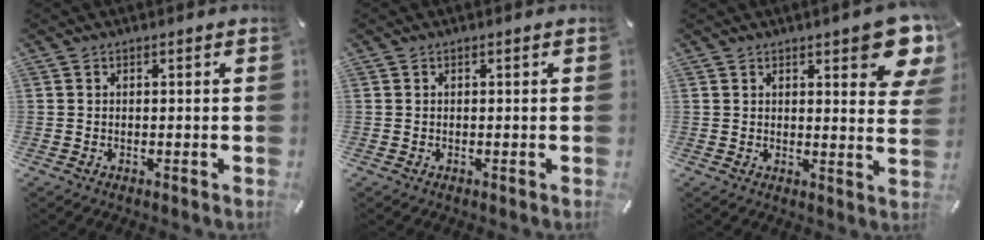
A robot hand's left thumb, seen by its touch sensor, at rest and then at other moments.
{"total": 0.0}
{"total": 9.9, "force": [6.2, 3.0, 7.2], "torque": [-0.091, -0.039, 0.103]}